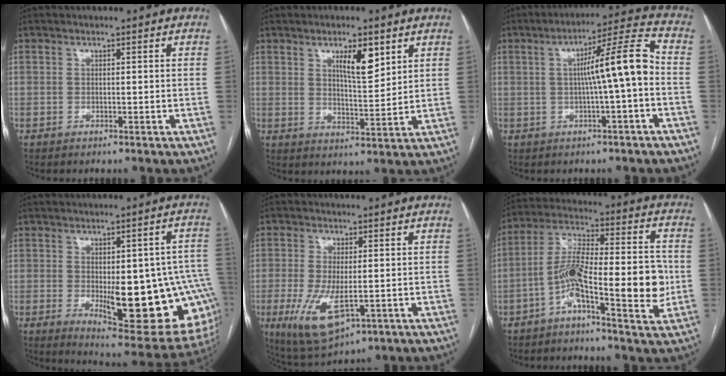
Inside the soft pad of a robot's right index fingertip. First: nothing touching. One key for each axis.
{"total": 6.4, "fx": 3.4, "fy": 1.6, "fz": 5.3, "tx": -0.089, "ty": -0.004, "tz": 0.058}
{"total": 9.7, "fx": -0.5, "fy": -0.3, "fz": 9.7, "tx": -0.147, "ty": 0.024, "tz": -0.009}
{"total": 20.2, "fx": -3.8, "fy": 7.2, "fz": 18.5, "tx": -0.154, "ty": 0.013, "tz": -0.023}
{"total": 9.5, "fx": -2.7, "fy": 3.7, "fz": 8.3, "tx": -0.162, "ty": -0.023, "tz": -0.033}
{"total": 15.0, "fx": -3.9, "fy": 3.2, "fz": 14.1, "tx": -0.244, "ty": 0.025, "tz": -0.064}